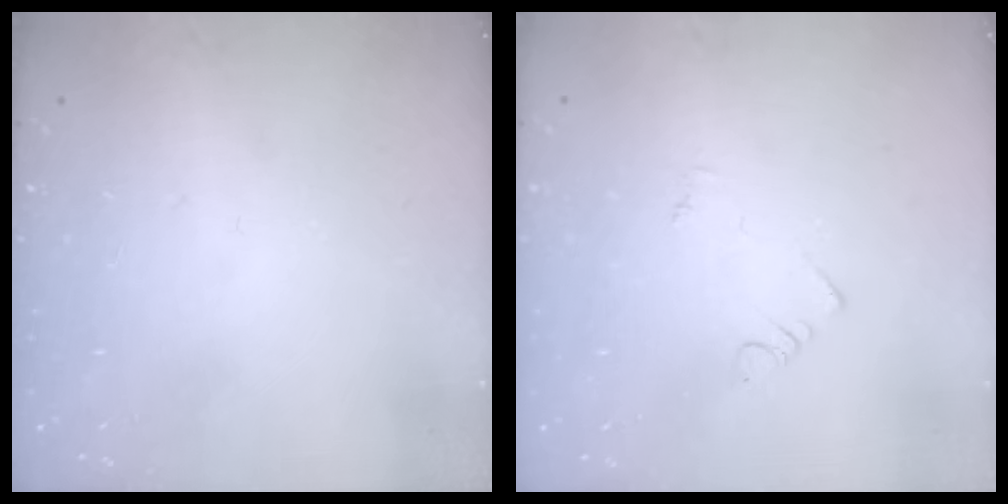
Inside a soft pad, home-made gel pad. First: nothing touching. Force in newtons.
{"total": 1.1, "press": 1.1, "slide": 0.3}